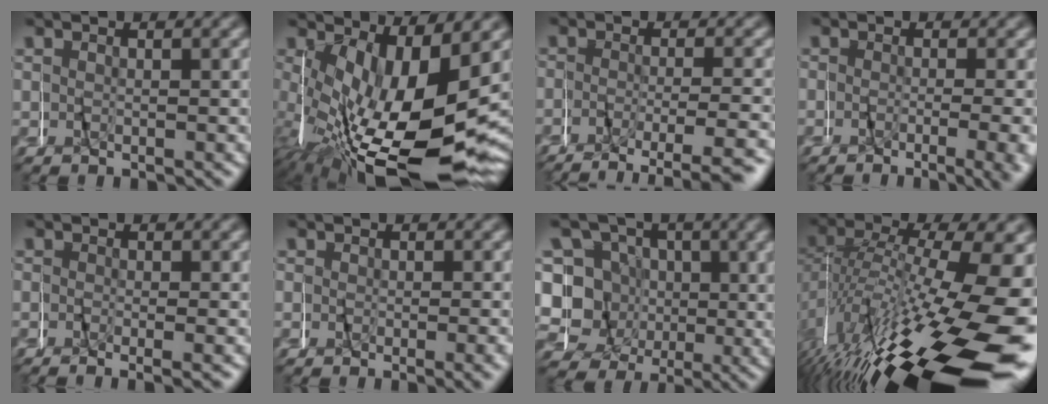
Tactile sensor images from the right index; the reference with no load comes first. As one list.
[{"total": 13.9, "force": [-4.8, 6.2, 11.5], "torque": [-0.220, -0.060, -0.038]}, {"total": 4.9, "force": [-3.9, 1.5, 2.5], "torque": [-0.041, -0.013, -0.060]}, {"total": 3.7, "force": [-1.5, 1.0, 3.2], "torque": [-0.028, -0.008, -0.023]}, {"total": 1.0, "force": [-0.9, 0.1, 0.5], "torque": [-0.006, -0.007, -0.017]}, {"total": 0.7, "force": [-0.4, 0.3, 0.5], "torque": [-0.004, -0.005, -0.006]}, {"total": 11.5, "force": [0.2, 10.6, 4.3], "torque": [-0.095, -0.018, -0.007]}, {"total": 17.8, "force": [-7.8, 7.4, 14.2], "torque": [-0.196, -0.028, -0.094]}]